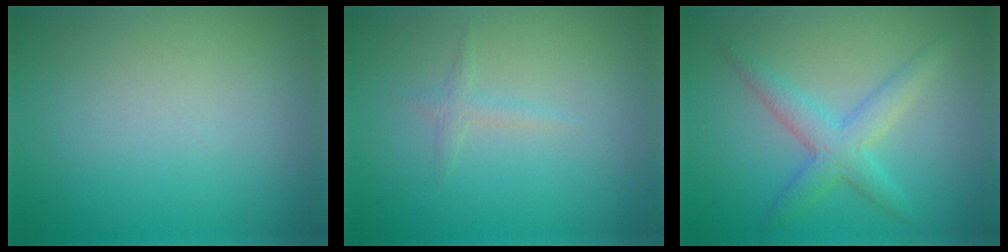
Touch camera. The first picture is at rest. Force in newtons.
{"total": 1.0, "press": 1.0, "slide": 0.1}
{"total": 3.4, "press": 3.4, "slide": 0.1}